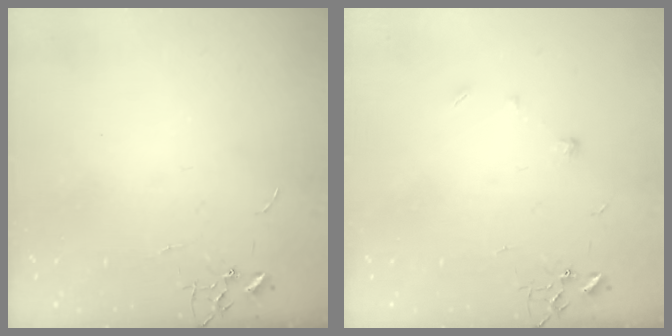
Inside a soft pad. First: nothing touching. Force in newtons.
{"total": 5.3, "press": 5.2, "slide": 1.3}